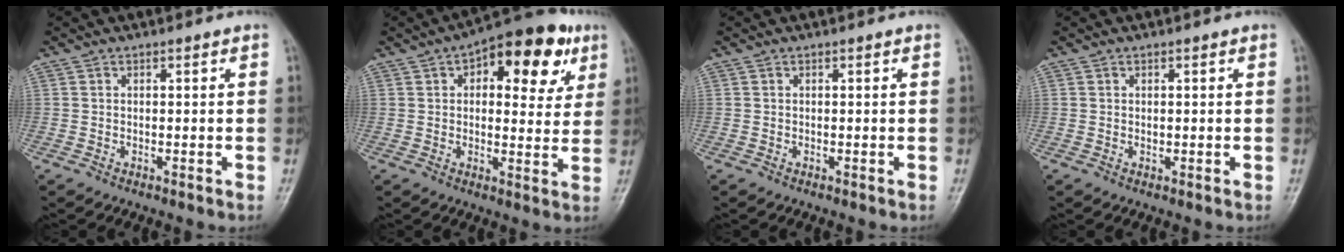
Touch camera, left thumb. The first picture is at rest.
{"total": 15.6, "force": [6.6, 8.0, 11.7], "torque": [-0.106, 0.001, 0.081]}
{"total": 0.0}
{"total": 0.5, "force": [0.1, 0.3, 0.4], "torque": [-0.006, -0.001, 0.003]}